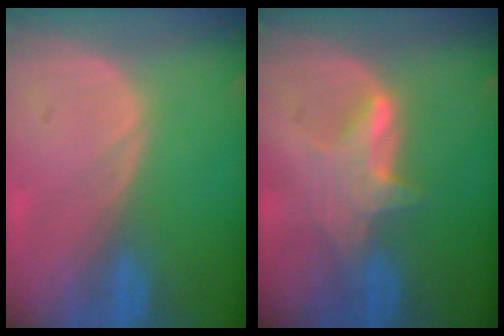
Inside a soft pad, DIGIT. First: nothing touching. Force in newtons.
{"total": 4.3, "press": 4.3, "slide": 0.4}